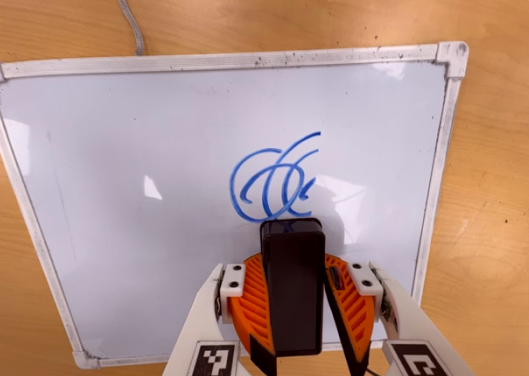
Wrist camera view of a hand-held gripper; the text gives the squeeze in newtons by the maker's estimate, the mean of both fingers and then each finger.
{"total": 9.2, "left": 9.5, "right": 8.9}